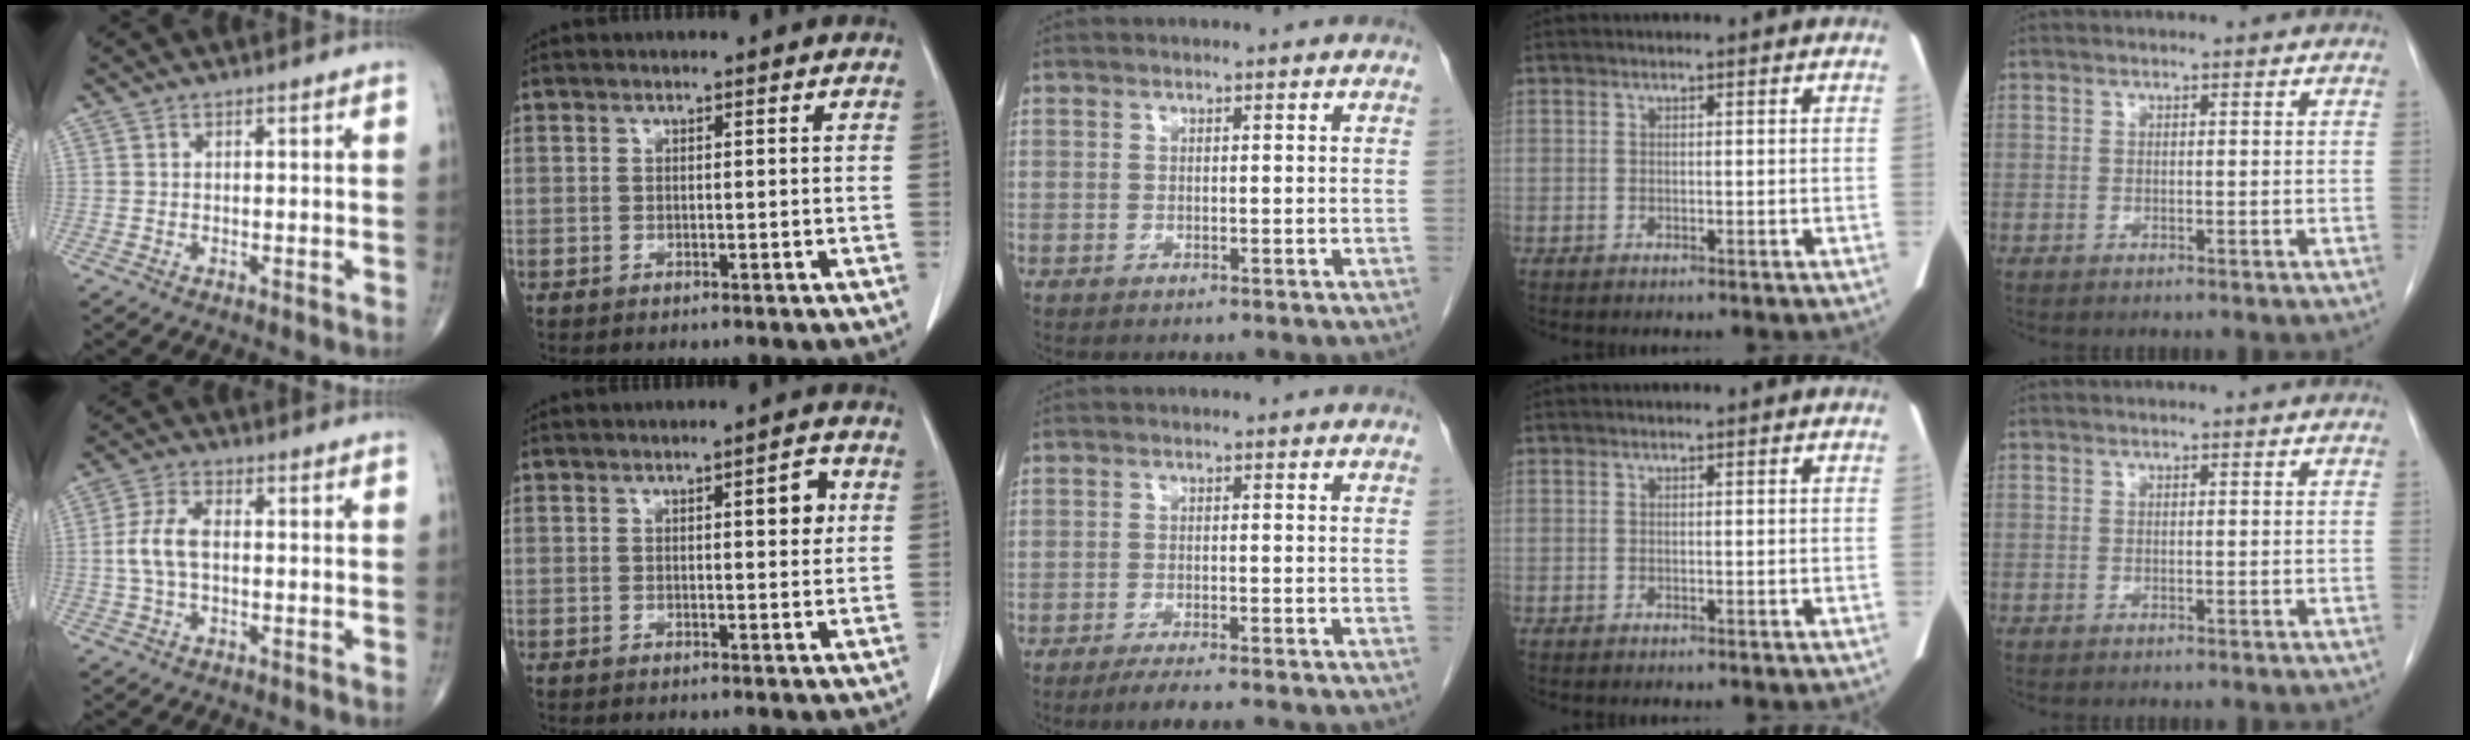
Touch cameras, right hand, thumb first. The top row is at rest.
{"thumb": {"total": 6.3, "force": [-0.1, 3.4, 5.3], "torque": [-0.120, 0.017, -0.007]}, "index": {"total": 3.4, "force": [0.9, 0.9, 3.1], "torque": [-0.040, 0.002, 0.010]}, "middle": {"total": 6.5, "force": [-5.5, 0.4, 3.5], "torque": [-0.042, -0.011, -0.077]}}